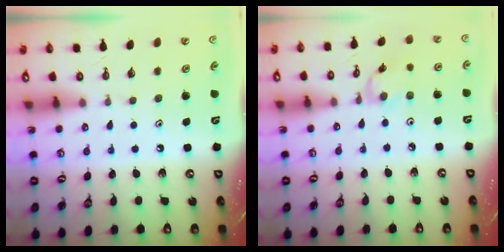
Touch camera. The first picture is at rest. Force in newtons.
{"total": 2.9, "press": 2.9, "slide": 0.3}